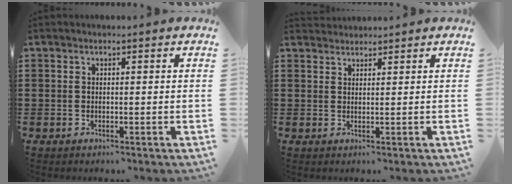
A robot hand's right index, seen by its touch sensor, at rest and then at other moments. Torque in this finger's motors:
{"motor_torque": [-0.18, 0.13, -0.02, -0.01]}